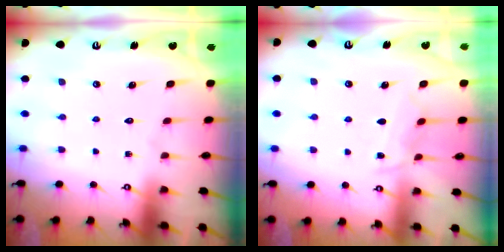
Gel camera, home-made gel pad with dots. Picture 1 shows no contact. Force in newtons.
{"total": 5.9, "press": 5.8, "slide": 0.7}